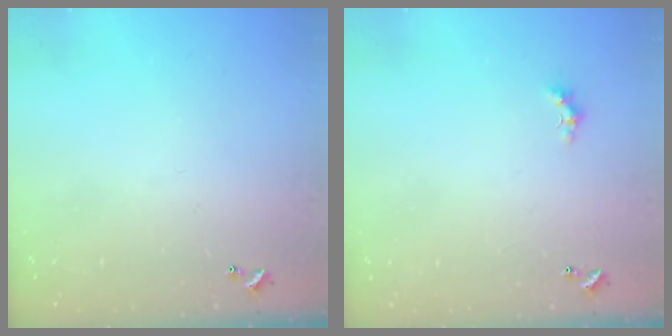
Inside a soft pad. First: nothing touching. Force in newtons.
{"total": 0.8, "press": 0.6, "slide": 0.6}